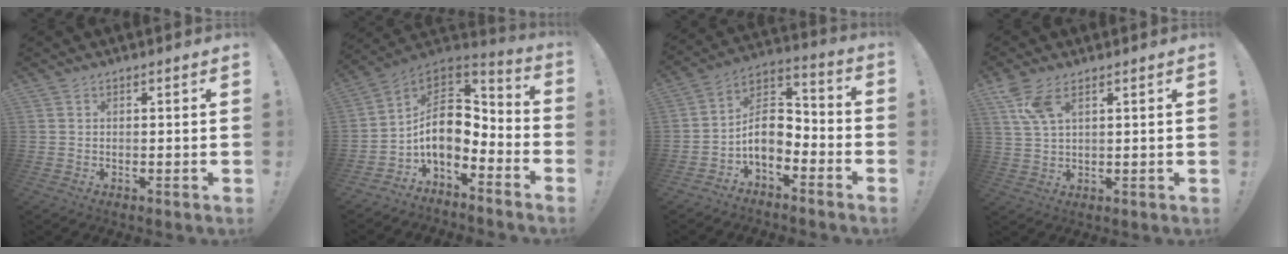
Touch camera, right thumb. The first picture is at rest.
{"total": 13.1, "force": [0.0, 8.8, 9.7], "torque": [-0.159, -0.010, 0.002]}
{"total": 10.2, "force": [-3.8, 7.1, 6.3], "torque": [-0.104, 0.015, -0.064]}
{"total": 7.0, "force": [3.8, 2.7, 5.3], "torque": [-0.100, -0.009, 0.073]}